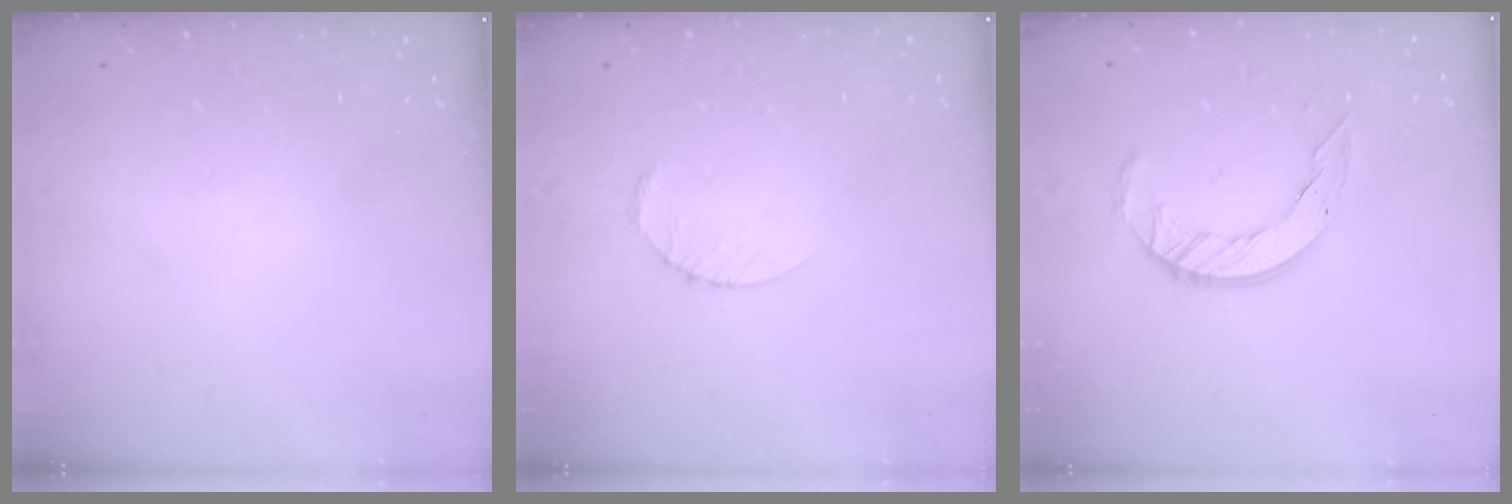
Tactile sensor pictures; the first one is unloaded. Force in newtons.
{"total": 2.5, "press": 2.5, "slide": 0.3}
{"total": 9.3, "press": 9.3, "slide": 0.9}